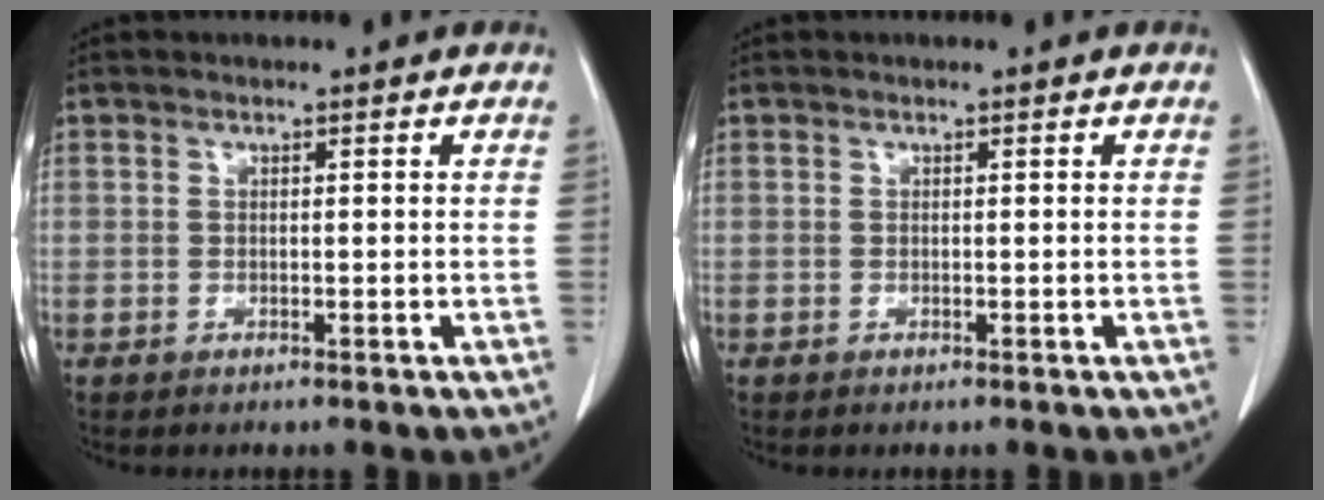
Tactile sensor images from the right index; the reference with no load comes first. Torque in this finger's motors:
{"motor_torque": [-0.05, -0.04, 0.00, 0.00]}